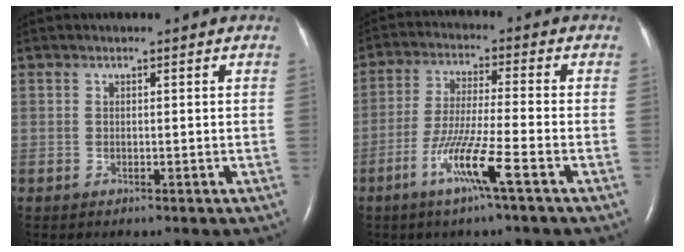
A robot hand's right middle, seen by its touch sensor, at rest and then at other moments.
{"total": 8.6, "force": [-4.3, -0.8, 7.4], "torque": [-0.149, -0.016, -0.085]}